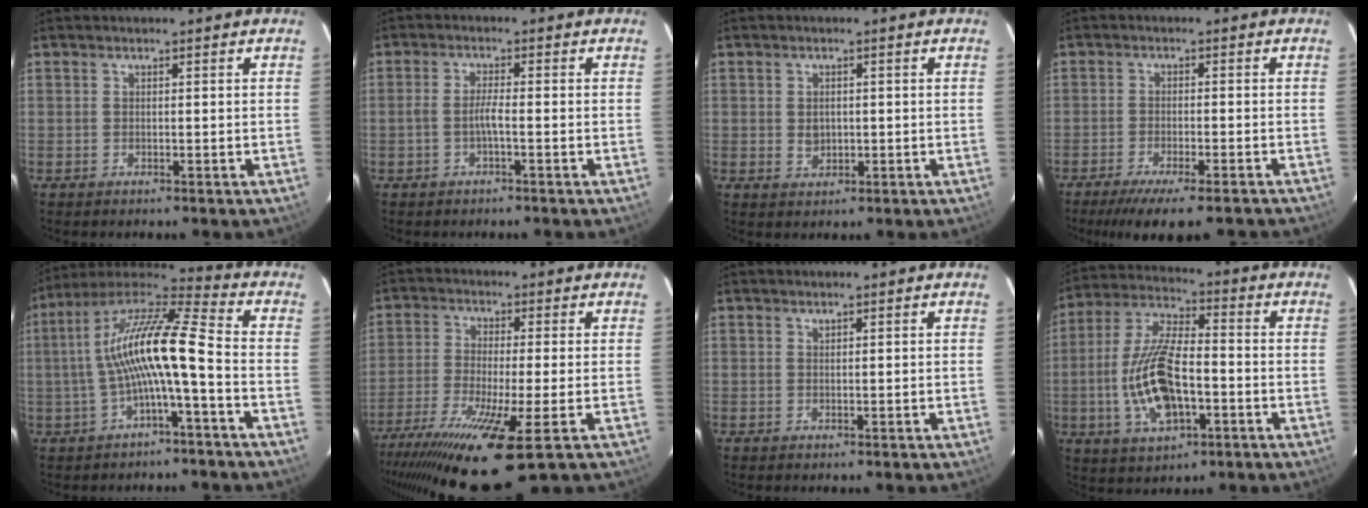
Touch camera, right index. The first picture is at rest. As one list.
[{"total": 2.3, "force": [-1.1, 0.0, 2.0], "torque": [-0.042, 0.004, -0.022]}, {"total": 2.6, "force": [-0.2, 2.2, 1.4], "torque": [-0.022, 0.002, -0.001]}, {"total": 12.6, "force": [-10.4, 2.0, 6.8], "torque": [-0.137, -0.035, -0.157]}, {"total": 14.3, "force": [-2.1, 1.6, 14.1], "torque": [-0.270, 0.018, -0.043]}, {"total": 17.2, "force": [-10.1, 1.4, 13.8], "torque": [-0.282, -0.069, -0.177]}, {"total": 0.0}, {"total": 15.2, "force": [-3.8, 6.4, 13.2], "torque": [-0.280, 0.000, -0.067]}]